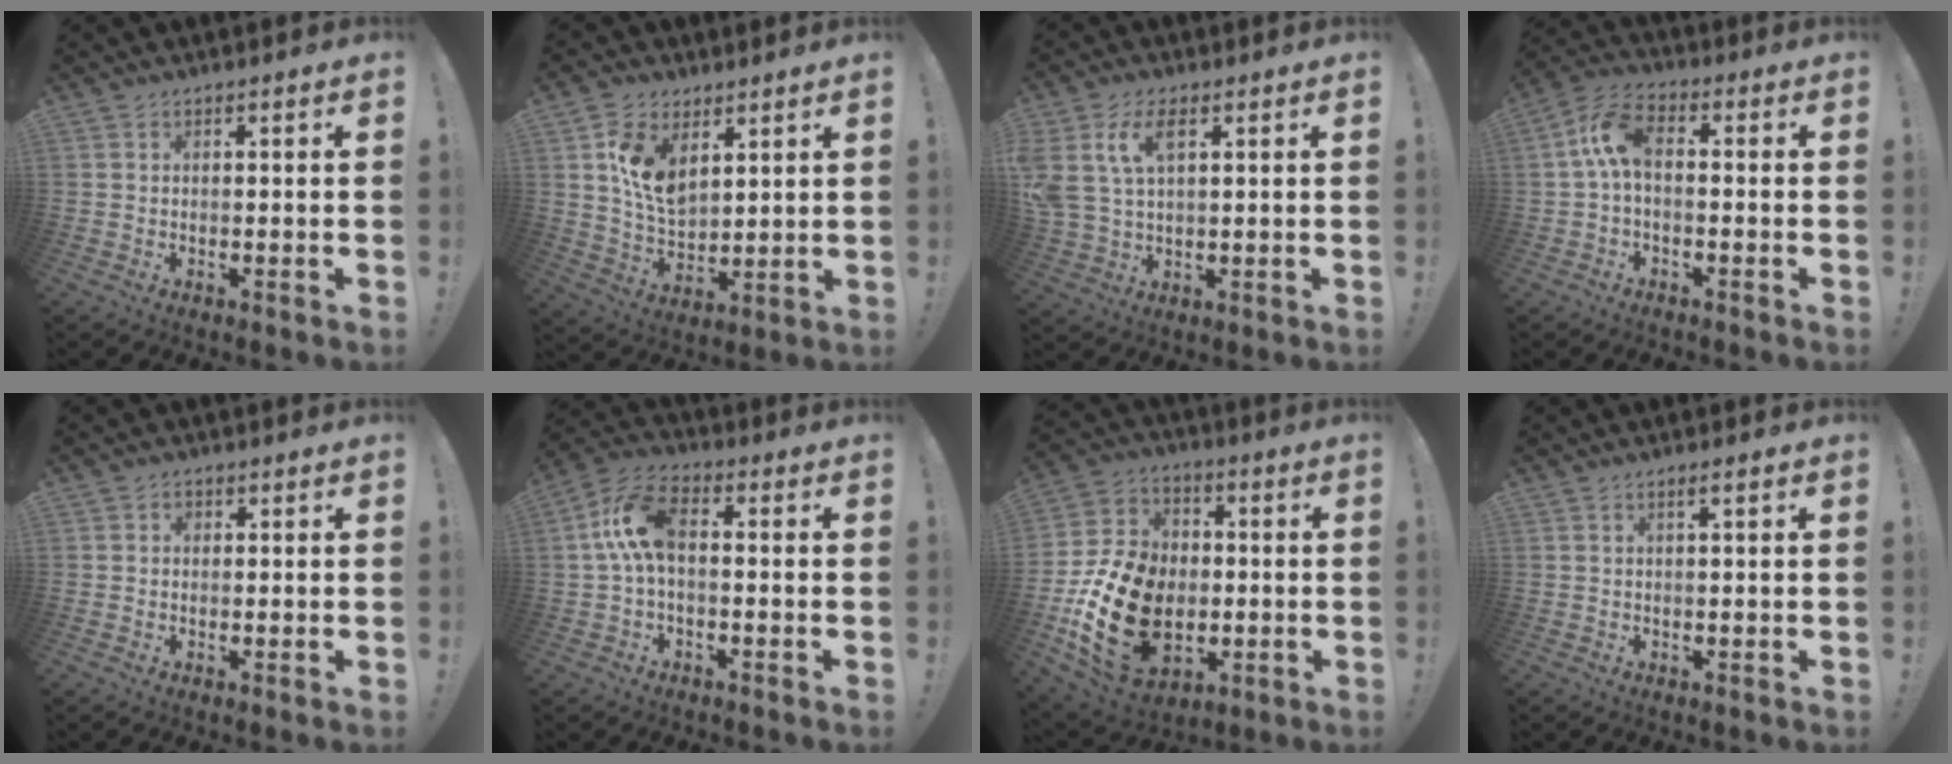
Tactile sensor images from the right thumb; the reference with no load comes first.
{"total": 12.3, "force": [4.6, 9.0, 7.0], "torque": [-0.118, -0.010, 0.091]}
{"total": 9.6, "force": [3.9, 5.4, 7.0], "torque": [-0.156, 0.000, 0.072]}
{"total": 9.0, "force": [0.3, 4.7, 7.7], "torque": [-0.155, 0.011, 0.009]}
{"total": 1.4, "force": [0.1, 1.2, 0.8], "torque": [-0.016, 0.005, 0.000]}
{"total": 10.6, "force": [0.5, 5.7, 9.0], "torque": [-0.182, 0.009, 0.012]}
{"total": 22.6, "force": [-4.9, 16.5, 14.6], "torque": [-0.281, 0.032, -0.065]}
{"total": 1.9, "force": [0.6, 0.0, 1.8], "torque": [-0.031, 0.000, 0.007]}